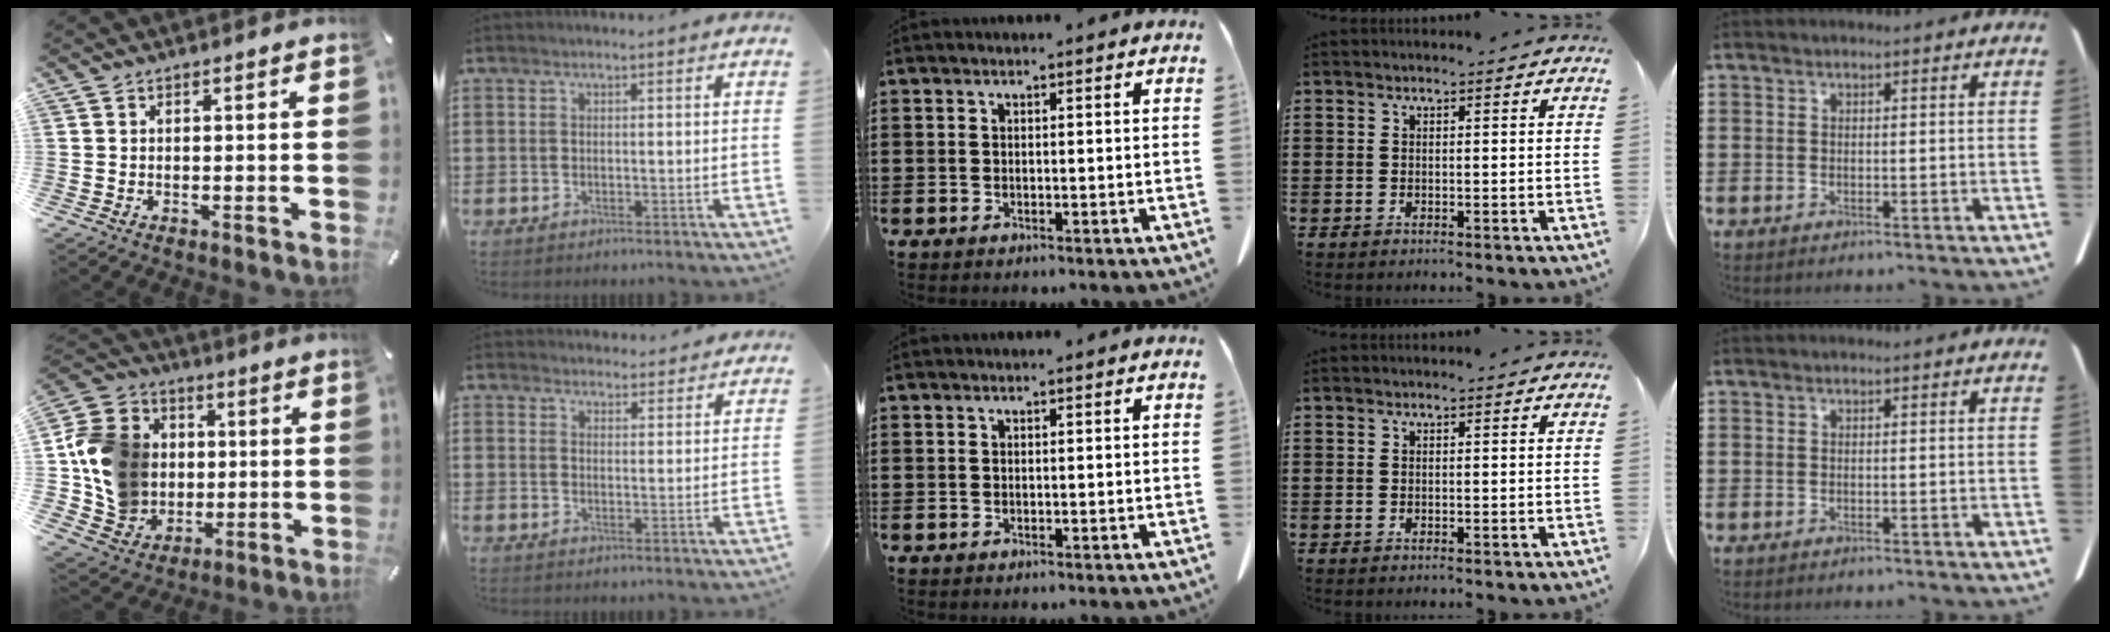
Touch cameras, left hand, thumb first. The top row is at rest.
{"thumb": {"total": 15.3, "force": [0.2, 14.0, 6.3], "torque": [-0.129, 0.011, 0.013]}, "index": {"total": 3.3, "force": [3.3, 0.6, 0.0], "torque": [-0.011, -0.010, 0.062]}}